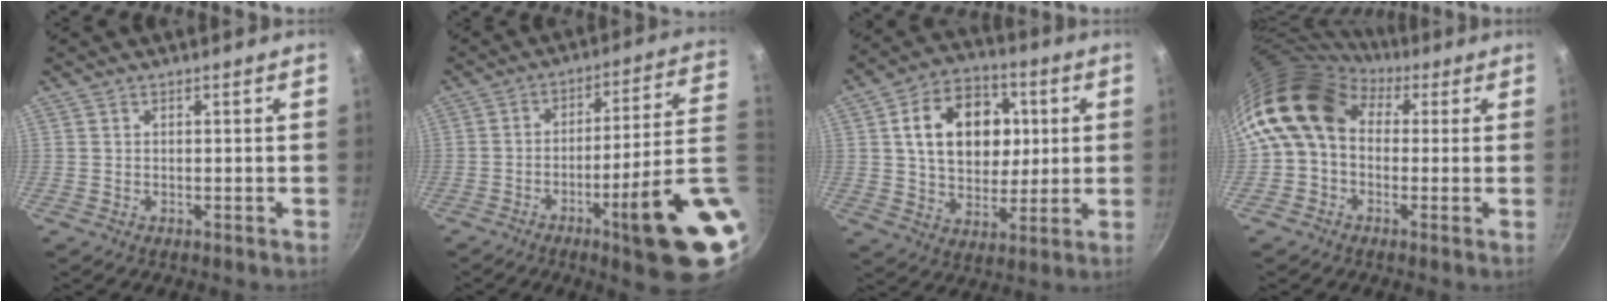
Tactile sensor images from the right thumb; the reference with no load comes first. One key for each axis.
{"total": 19.7, "fx": -5.1, "fy": 2.3, "fz": 18.9, "tx": -0.242, "ty": 0.024, "tz": -0.067}
{"total": 17.4, "fx": 3.4, "fy": 12.8, "fz": 11.4, "tx": -0.138, "ty": 0.010, "tz": 0.052}
{"total": 11.7, "fx": 2.4, "fy": 8.9, "fz": 7.2, "tx": -0.111, "ty": 0.016, "tz": 0.018}